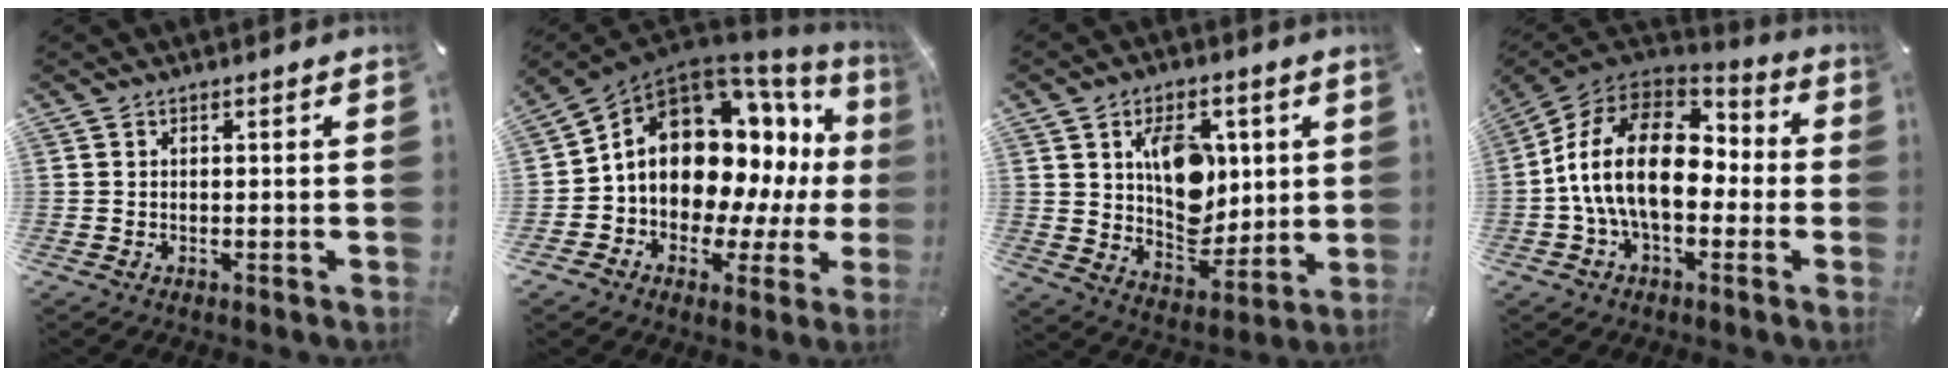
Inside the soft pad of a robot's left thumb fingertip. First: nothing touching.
{"total": 16.5, "force": [4.2, 12.1, 10.5], "torque": [-0.174, -0.042, 0.075]}
{"total": 12.9, "force": [4.0, 9.7, 7.6], "torque": [-0.104, -0.015, 0.076]}
{"total": 20.2, "force": [-1.5, 12.7, 15.6], "torque": [-0.307, 0.027, -0.025]}